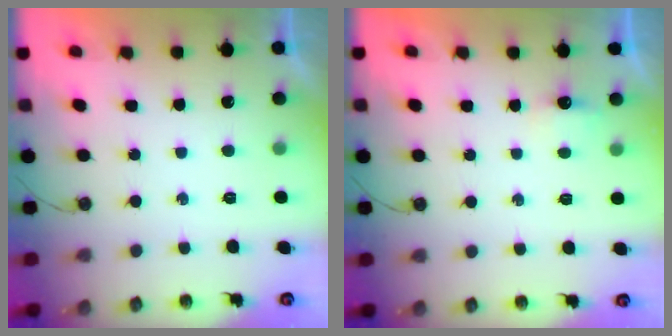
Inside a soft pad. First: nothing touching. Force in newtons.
{"total": 2.8, "press": 2.7, "slide": 0.4}